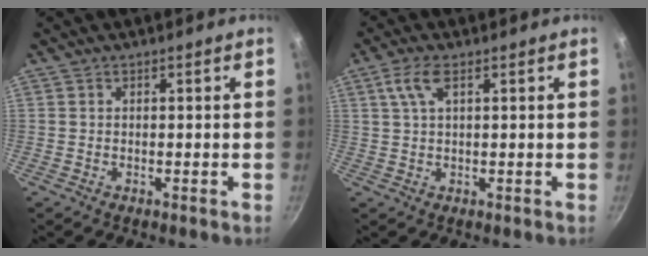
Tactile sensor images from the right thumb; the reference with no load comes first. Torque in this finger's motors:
{"motor_torque": [1.55, 3.46, 0.98, -0.52, 0.35]}